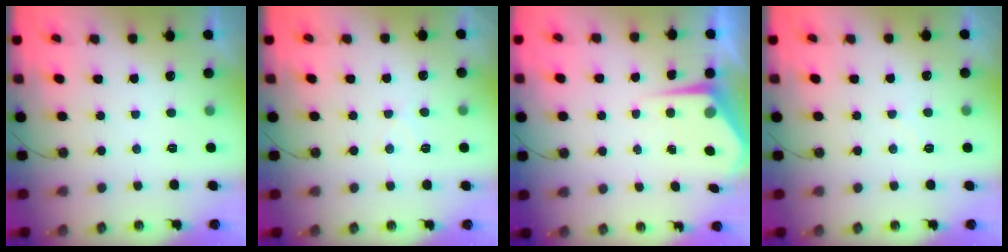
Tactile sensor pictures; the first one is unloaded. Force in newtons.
{"total": 6.2, "press": 6.2, "slide": 1.0}
{"total": 4.8, "press": 4.8, "slide": 0.4}
{"total": 4.7, "press": 4.7, "slide": 0.6}